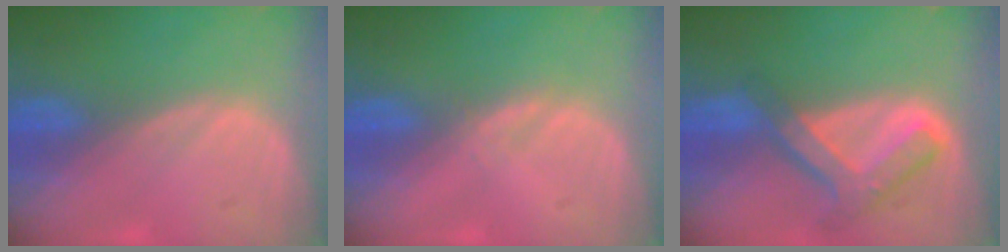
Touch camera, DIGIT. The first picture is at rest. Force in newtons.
{"total": 0.6, "press": 0.6, "slide": 0.1}
{"total": 7.7, "press": 6.5, "slide": 4.1}